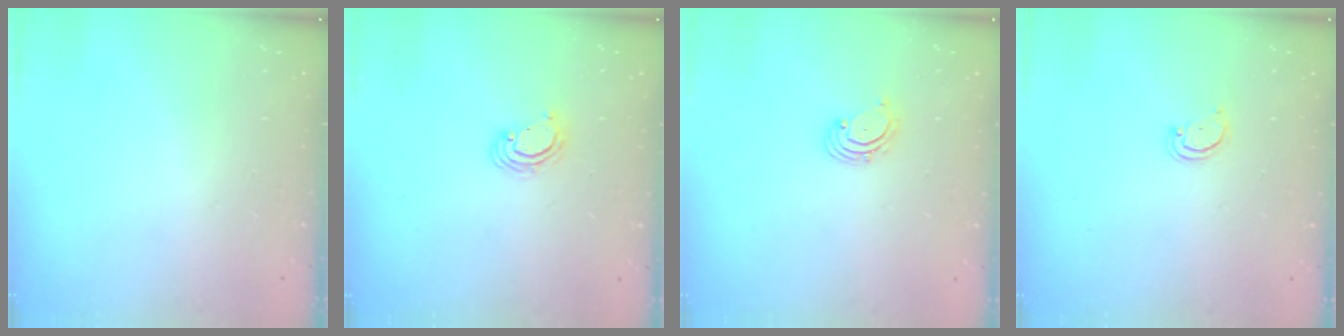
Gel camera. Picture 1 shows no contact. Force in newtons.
{"total": 3.5, "press": 3.5, "slide": 0.3}
{"total": 2.2, "press": 2.1, "slide": 0.7}
{"total": 2.1, "press": 2.1, "slide": 0.2}